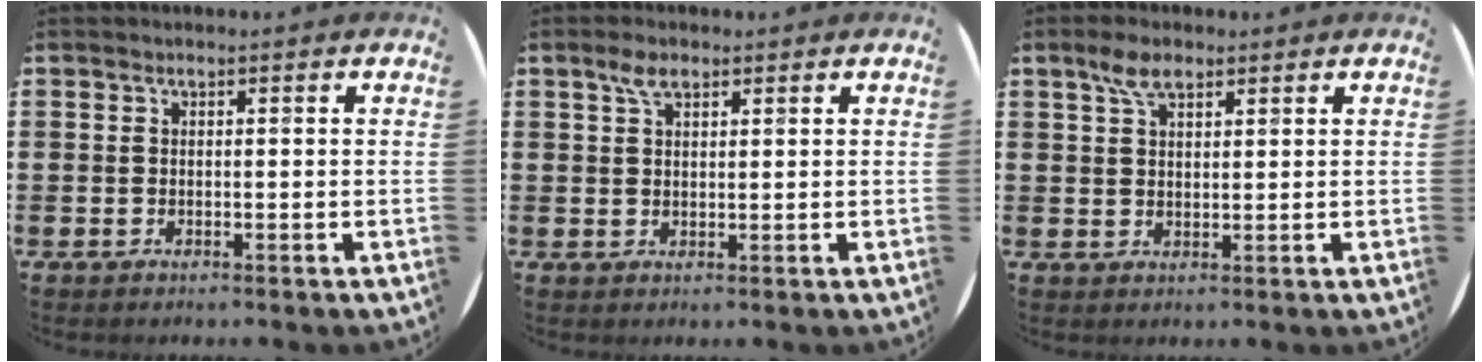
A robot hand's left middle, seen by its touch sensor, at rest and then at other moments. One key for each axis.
{"total": 2.7, "fx": 1.8, "fy": 1.2, "fz": 1.7, "tx": -0.027, "ty": 0.005, "tz": 0.030}
{"total": 3.8, "fx": 2.6, "fy": 1.6, "fz": 2.3, "tx": -0.043, "ty": 0.006, "tz": 0.044}